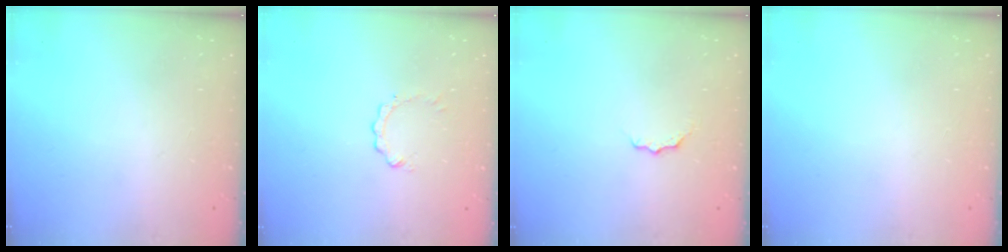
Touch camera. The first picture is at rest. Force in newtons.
{"total": 0.0}
{"total": 3.2, "press": 3.2, "slide": 0.4}
{"total": 0.0}